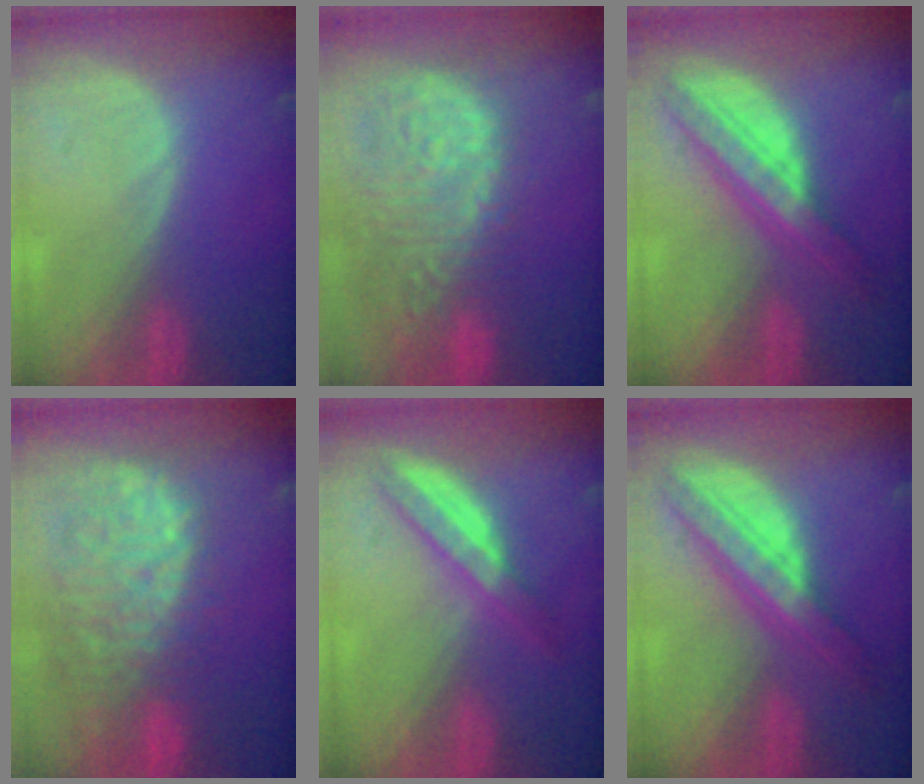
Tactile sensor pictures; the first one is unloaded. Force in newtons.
{"total": 14.9, "press": 12.3, "slide": 8.3}
{"total": 8.5, "press": 8.5, "slide": 0.5}
{"total": 13.6, "press": 11.4, "slide": 7.4}
{"total": 5.7, "press": 5.2, "slide": 2.5}
{"total": 8.5, "press": 8.5, "slide": 0.5}